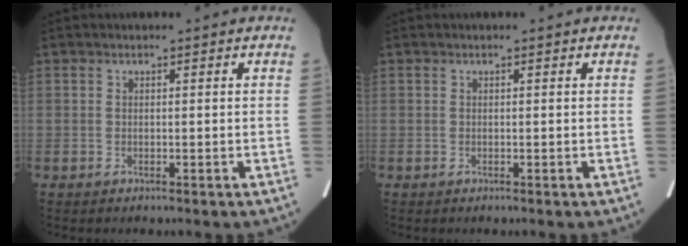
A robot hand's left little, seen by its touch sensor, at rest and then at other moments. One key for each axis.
{"total": 0.0}